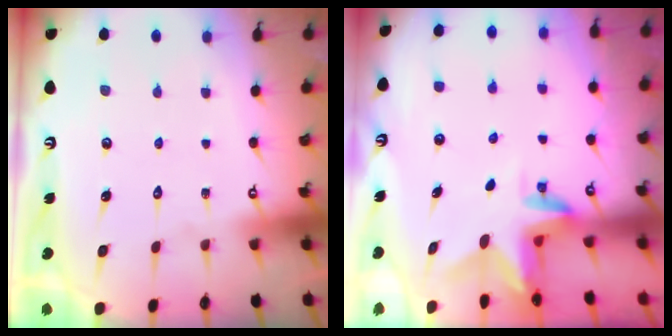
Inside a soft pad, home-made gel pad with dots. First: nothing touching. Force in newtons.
{"total": 3.1, "press": 3.0, "slide": 0.3}